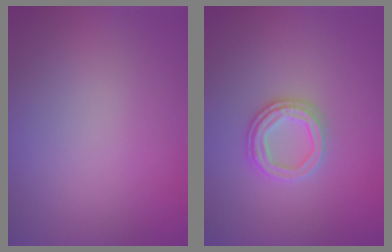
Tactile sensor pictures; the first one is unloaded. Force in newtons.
{"total": 2.5, "press": 2.4, "slide": 0.6}